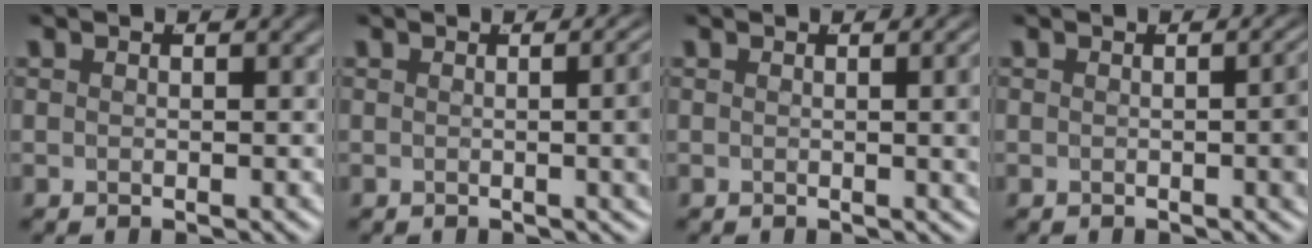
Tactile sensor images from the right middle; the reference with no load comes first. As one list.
[{"total": 4.9, "force": [0.5, 1.6, 4.6], "torque": [-0.025, 0.020, -0.004]}, {"total": 3.1, "force": [0.6, 0.8, 3.0], "torque": [-0.014, 0.011, 0.001]}, {"total": 3.2, "force": [0.0, 1.0, 3.0], "torque": [-0.017, 0.011, -0.008]}]